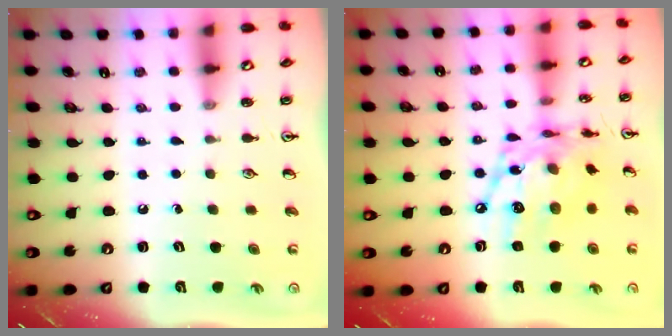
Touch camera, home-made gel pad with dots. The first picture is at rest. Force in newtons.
{"total": 14.9, "press": 14.9, "slide": 0.8}